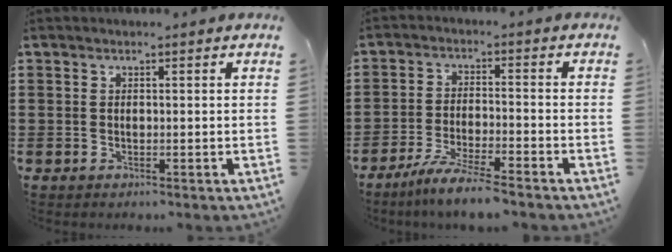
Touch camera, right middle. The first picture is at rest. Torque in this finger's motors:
{"motor_torque": [1.65, -0.49, 0.55, 0.11]}